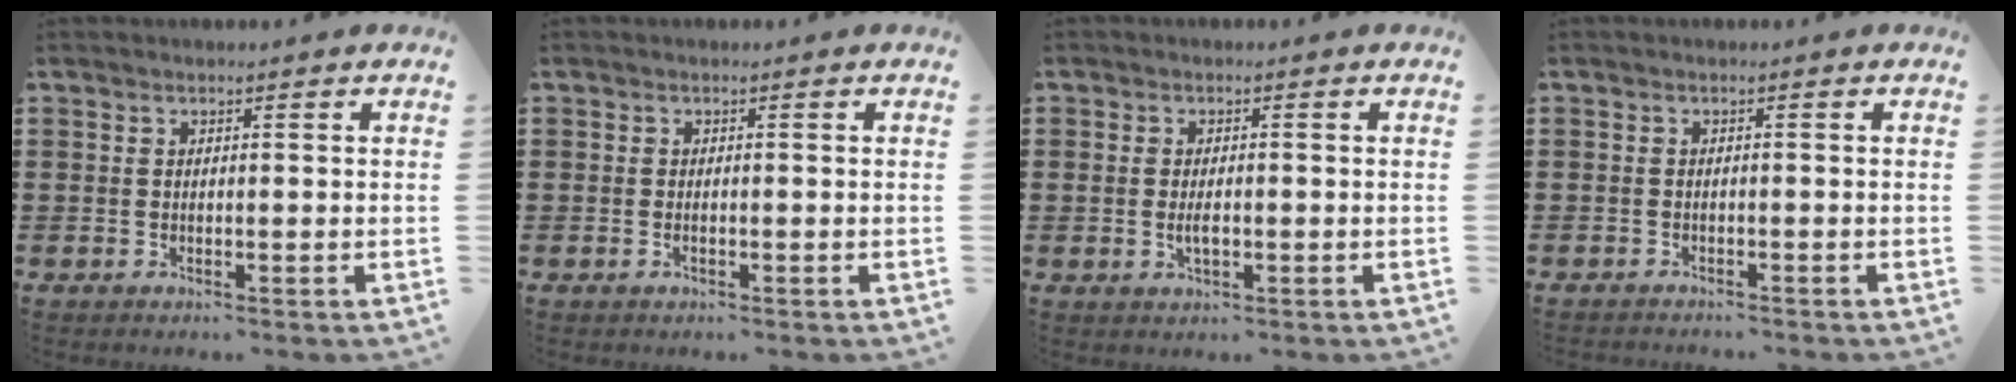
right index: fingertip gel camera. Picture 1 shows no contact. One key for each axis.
{"total": 0.5, "fx": -0.4, "fy": 0.1, "fz": 0.3, "tx": -0.007, "ty": -0.005, "tz": -0.005}
{"total": 2.4, "fx": -0.4, "fy": 1.1, "fz": 2.1, "tx": -0.040, "ty": 0.001, "tz": -0.006}
{"total": 0.9, "fx": -0.9, "fy": 0.0, "fz": 0.0, "tx": -0.003, "ty": 0.000, "tz": -0.018}